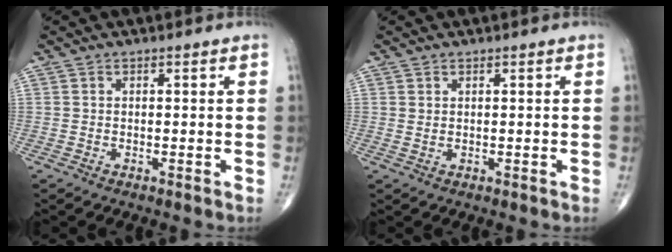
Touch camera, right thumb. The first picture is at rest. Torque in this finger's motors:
{"motor_torque": [-0.16, 0.37, -0.19, -0.42, -0.03]}